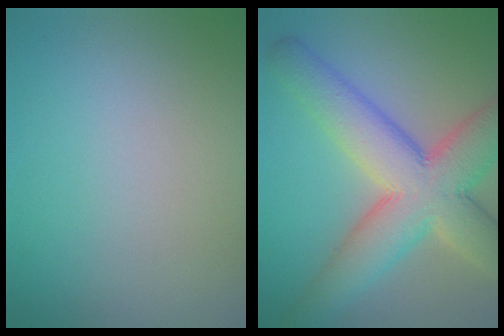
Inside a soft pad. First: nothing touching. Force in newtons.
{"total": 10.2, "press": 10.2, "slide": 0.4}